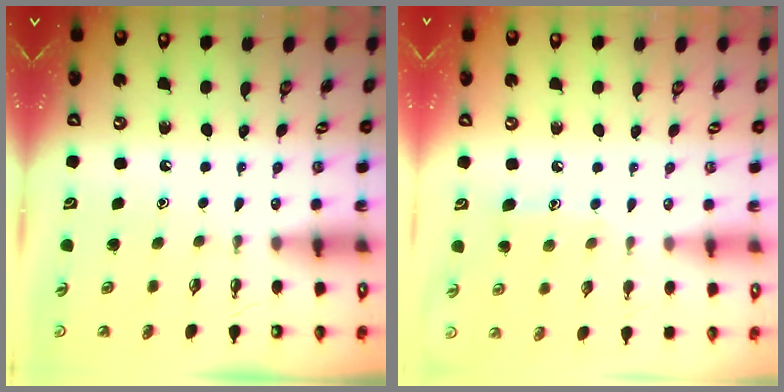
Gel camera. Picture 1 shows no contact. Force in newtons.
{"total": 5.7, "press": 5.6, "slide": 0.6}